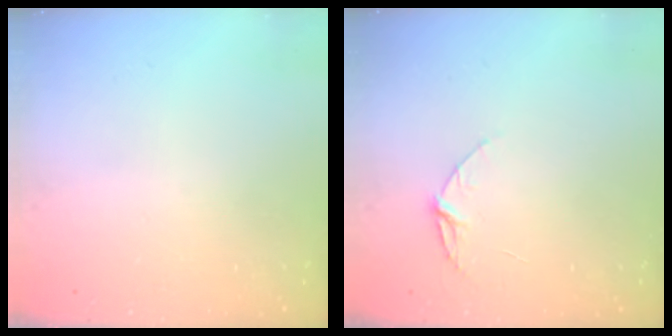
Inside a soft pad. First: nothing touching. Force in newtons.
{"total": 5.3, "press": 5.3, "slide": 0.5}